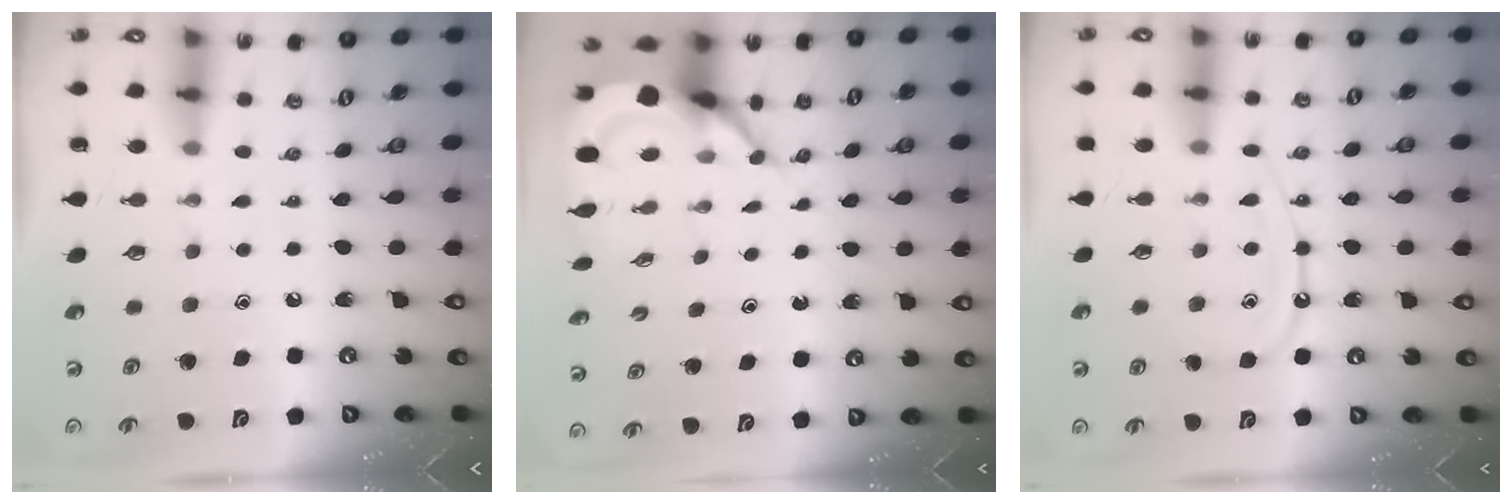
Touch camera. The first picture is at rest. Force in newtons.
{"total": 5.5, "press": 5.4, "slide": 0.6}
{"total": 9.2, "press": 9.2, "slide": 0.9}